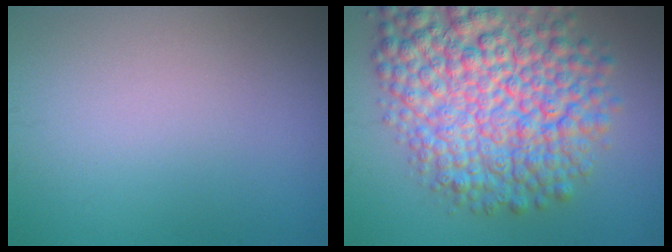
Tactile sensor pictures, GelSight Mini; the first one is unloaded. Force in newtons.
{"total": 11.6, "press": 11.6, "slide": 0.4}